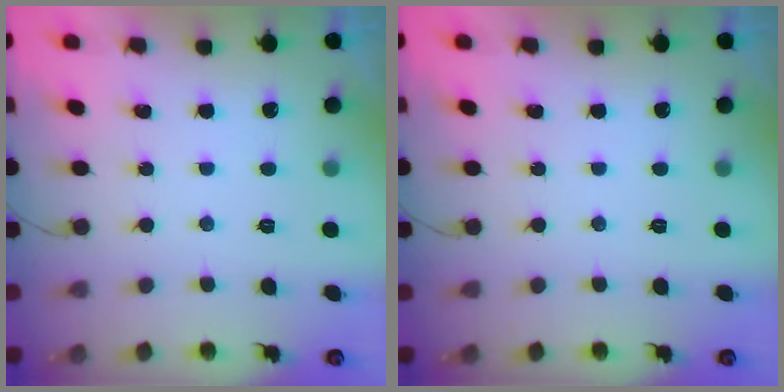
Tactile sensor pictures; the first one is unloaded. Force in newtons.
{"total": 0.0}